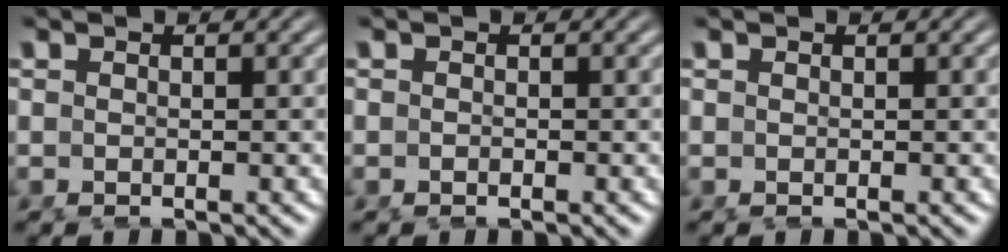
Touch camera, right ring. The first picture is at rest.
{"total": 0.6, "force": [-0.4, -0.4, 0.0], "torque": [0.001, -0.007, -0.004]}
{"total": 0.0}